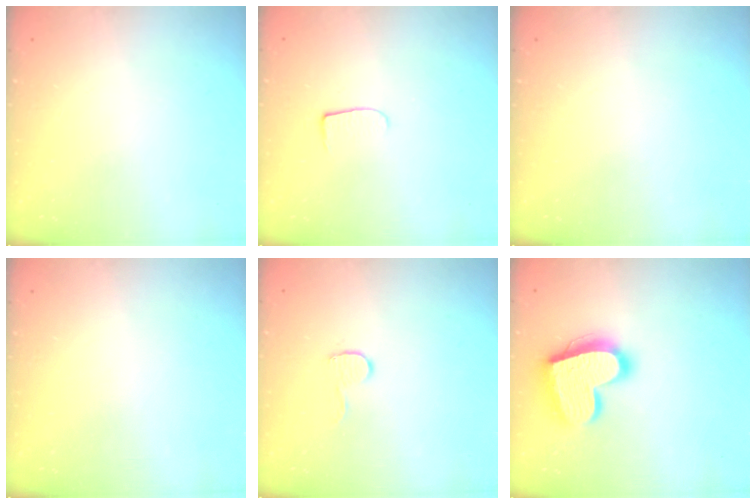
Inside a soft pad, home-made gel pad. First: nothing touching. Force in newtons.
{"total": 6.5, "press": 6.5, "slide": 0.7}
{"total": 0.0}
{"total": 0.0}
{"total": 4.9, "press": 4.9, "slide": 0.4}
{"total": 20.2, "press": 20.2, "slide": 1.5}